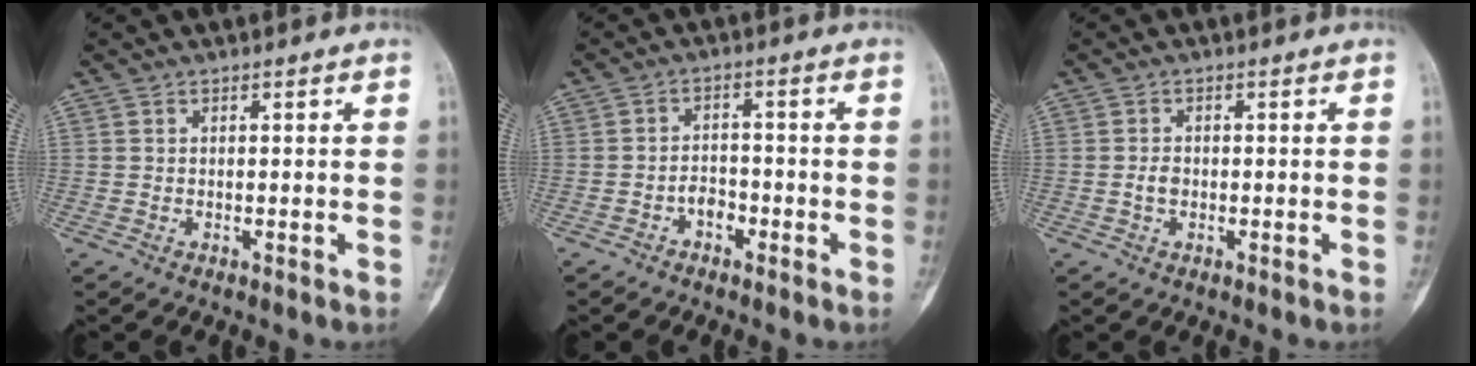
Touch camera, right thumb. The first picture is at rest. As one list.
[{"total": 3.2, "force": [-1.8, 2.2, 1.6], "torque": [-0.013, 0.017, -0.033]}, {"total": 1.7, "force": [-0.3, 1.2, 1.2], "torque": [-0.021, 0.004, -0.008]}]